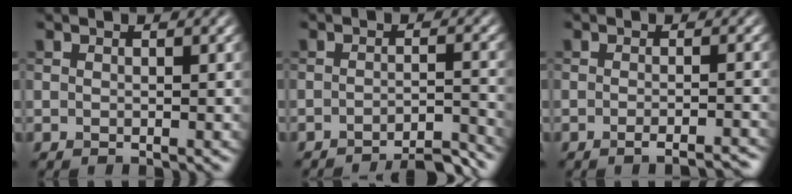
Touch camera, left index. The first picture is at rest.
{"total": 4.4, "force": [-3.9, 0.6, 2.1], "torque": [-0.015, 0.011, -0.059]}
{"total": 3.2, "force": [-2.1, 0.7, 2.3], "torque": [-0.020, 0.008, -0.031]}